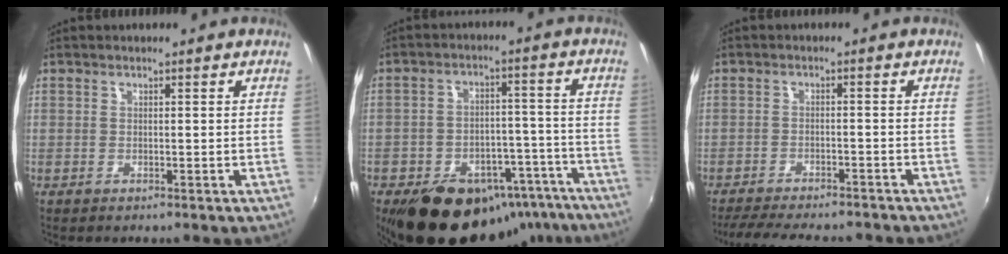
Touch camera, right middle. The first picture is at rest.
{"total": 24.1, "force": [-17.4, 12.9, 10.5], "torque": [-0.187, 0.039, -0.206]}
{"total": 13.4, "force": [-11.6, 3.2, 5.8], "torque": [-0.125, -0.022, -0.169]}